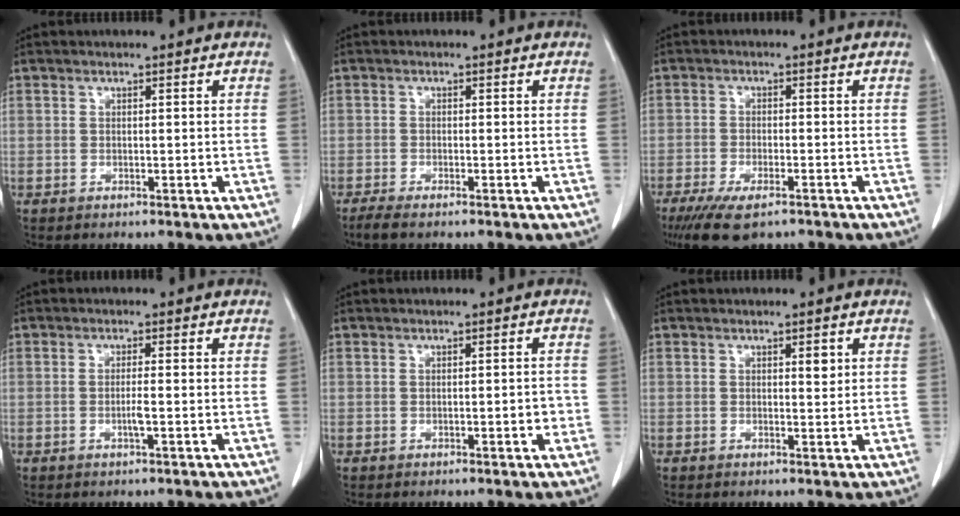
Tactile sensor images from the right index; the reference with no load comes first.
{"total": 2.9, "force": [-2.3, 0.3, 1.7], "torque": [-0.030, -0.007, -0.036]}
{"total": 7.9, "force": [-5.6, 2.4, 5.1], "torque": [-0.086, -0.015, -0.090]}
{"total": 2.0, "force": [-0.6, -0.1, 1.9], "torque": [-0.039, -0.002, -0.010]}
{"total": 1.7, "force": [-0.4, 0.5, 1.5], "torque": [-0.021, 0.001, -0.004]}
{"total": 1.6, "force": [0.6, 0.5, 1.3], "torque": [-0.020, -0.002, 0.009]}